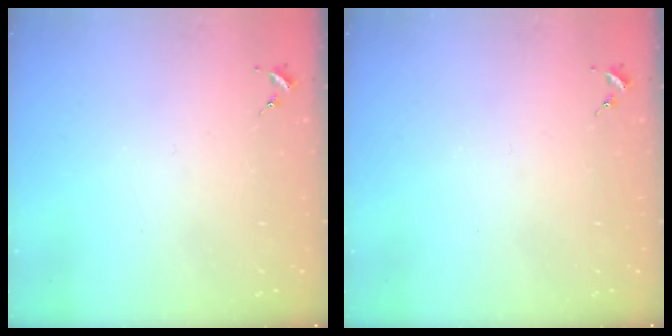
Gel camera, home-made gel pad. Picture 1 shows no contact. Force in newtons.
{"total": 0.0}